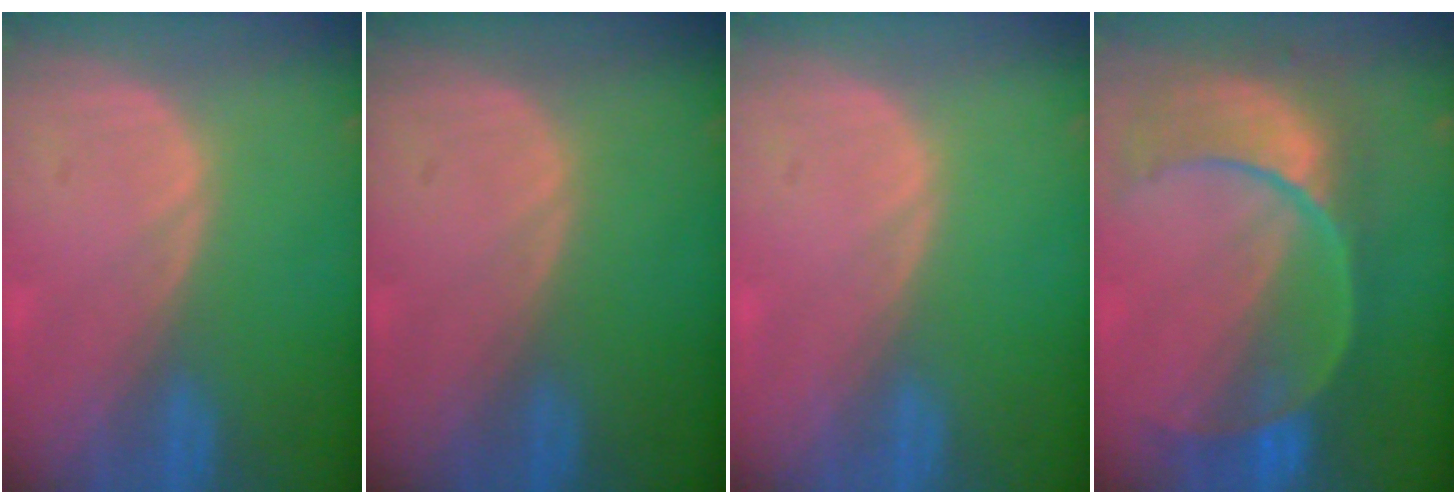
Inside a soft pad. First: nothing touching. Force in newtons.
{"total": 0.0}
{"total": 0.0}
{"total": 10.9, "press": 9.3, "slide": 5.7}